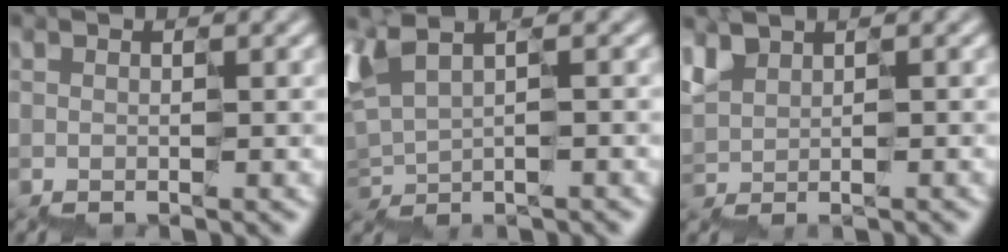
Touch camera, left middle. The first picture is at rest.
{"total": 2.0, "force": [0.6, 1.0, 1.6], "torque": [-0.050, 0.000, 0.009]}
{"total": 1.8, "force": [1.1, 0.9, 1.0], "torque": [-0.029, -0.003, 0.023]}